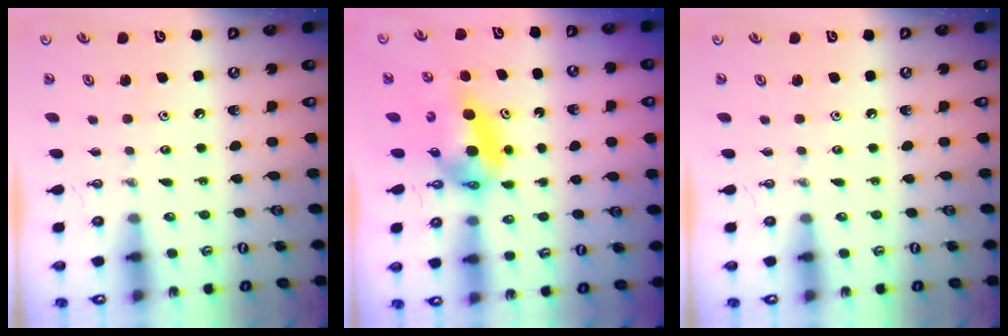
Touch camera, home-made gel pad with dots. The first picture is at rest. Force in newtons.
{"total": 6.0, "press": 5.9, "slide": 0.4}
{"total": 0.0}